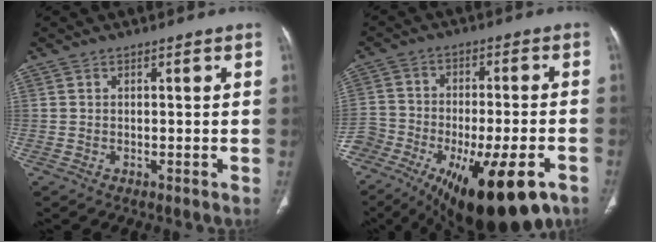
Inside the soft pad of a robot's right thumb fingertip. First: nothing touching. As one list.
[{"total": 27.3, "force": [-14.9, 11.4, 19.8], "torque": [-0.351, 0.022, -0.232]}]